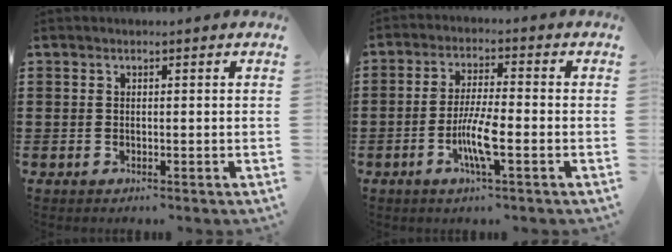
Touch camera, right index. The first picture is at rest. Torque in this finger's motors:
{"motor_torque": [0.44, -0.03, 0.32, 0.13]}